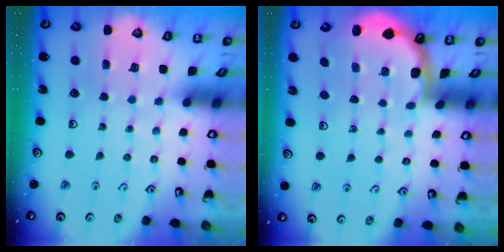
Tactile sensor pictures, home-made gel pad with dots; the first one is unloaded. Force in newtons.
{"total": 1.8, "press": 1.8, "slide": 0.1}